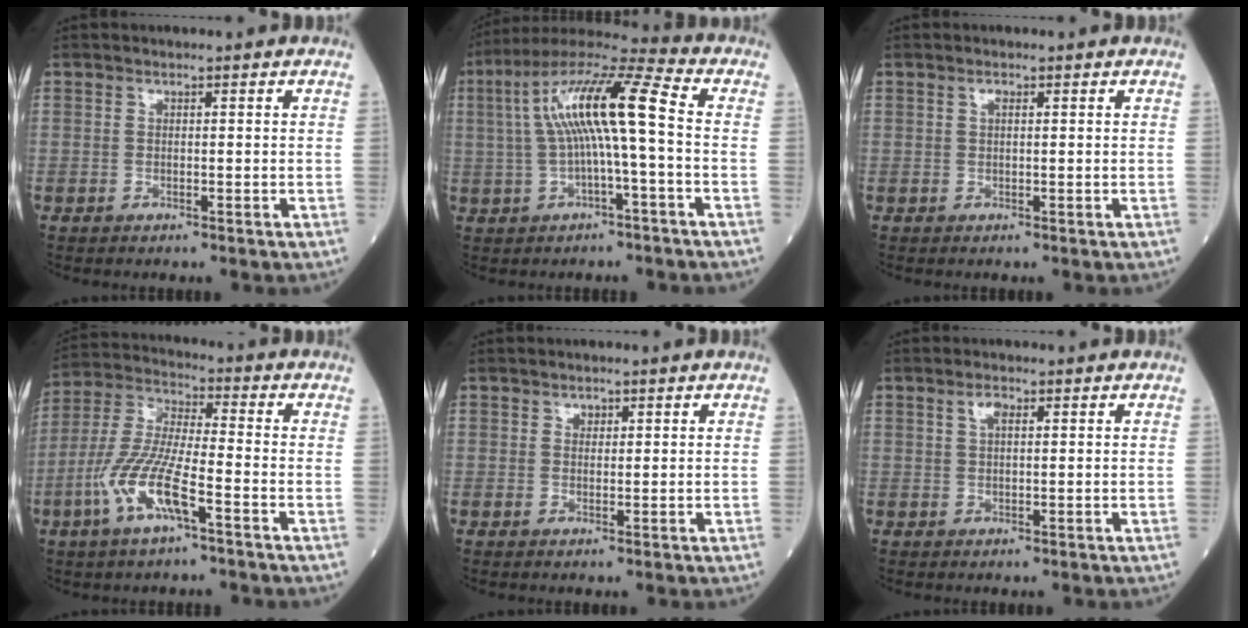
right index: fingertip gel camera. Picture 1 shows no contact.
{"total": 13.1, "force": [0.7, 1.0, 13.1], "torque": [-0.247, 0.038, 0.006]}
{"total": 0.8, "force": [0.3, 0.3, 0.6], "torque": [-0.012, 0.001, 0.004]}
{"total": 10.4, "force": [-4.4, 1.8, 9.3], "torque": [-0.202, -0.001, -0.087]}
{"total": 1.0, "force": [0.5, 0.8, 0.4], "torque": [-0.001, -0.003, 0.007]}
{"total": 1.9, "force": [0.9, 0.8, 1.5], "torque": [-0.031, 0.005, 0.017]}